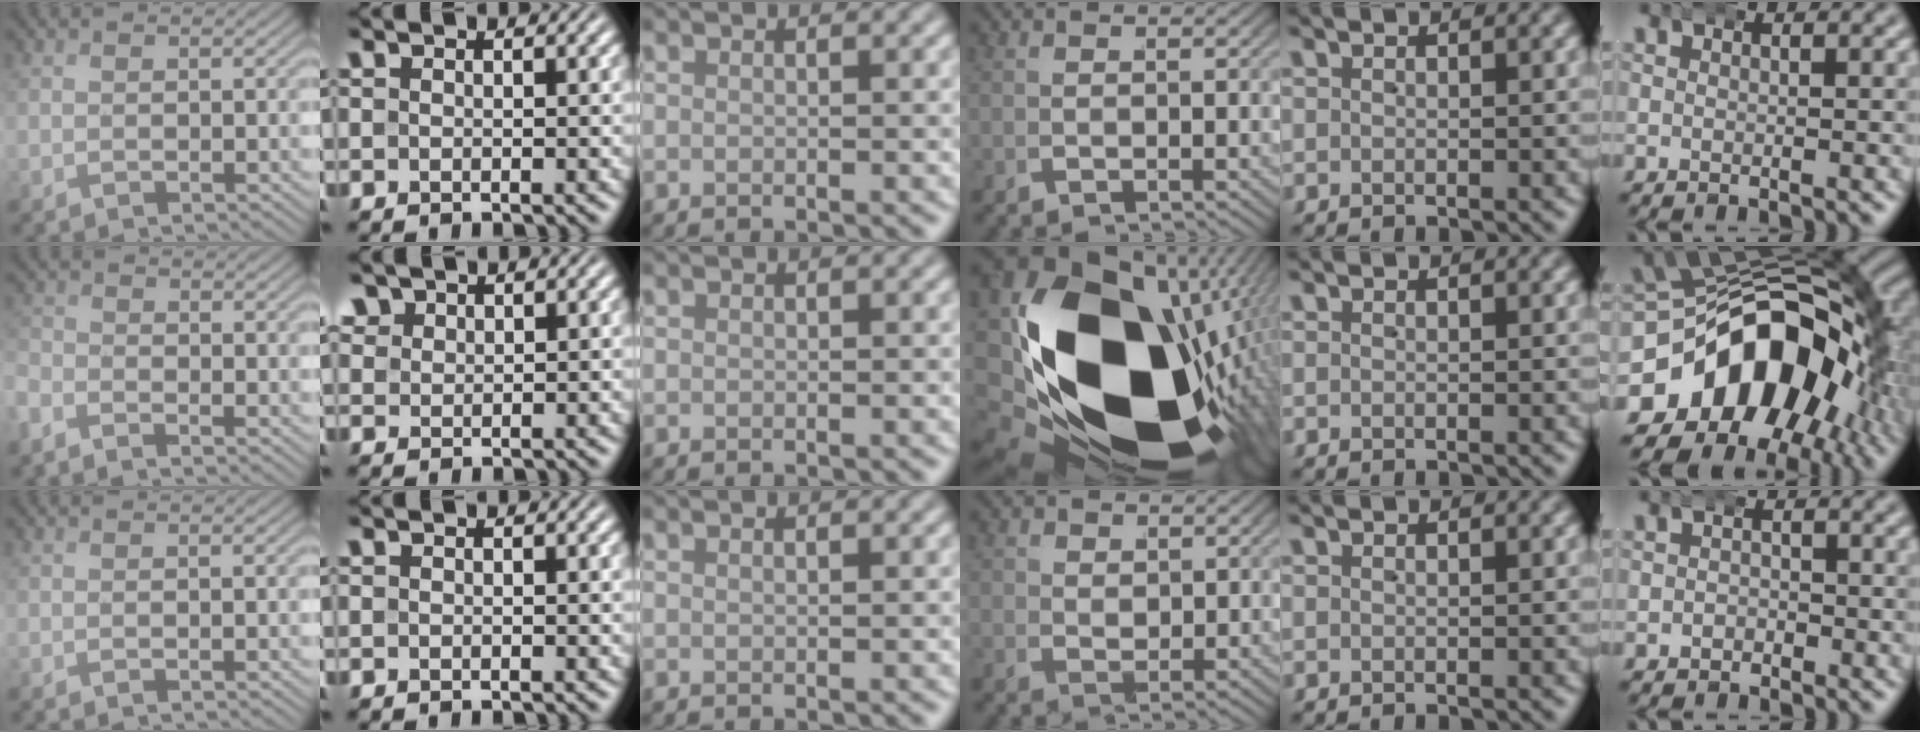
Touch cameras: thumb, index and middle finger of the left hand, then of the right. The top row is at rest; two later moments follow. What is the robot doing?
{"motion": "wrap", "object": "arm wrap"}